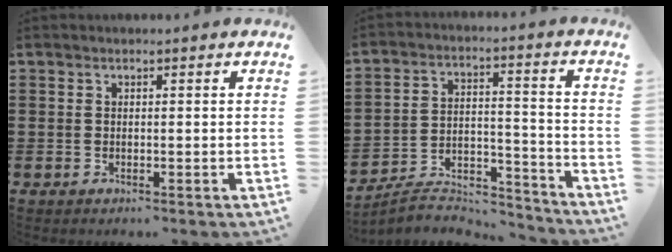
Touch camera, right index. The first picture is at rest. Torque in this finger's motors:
{"motor_torque": [-1.45, 0.69, -0.66, -0.21]}